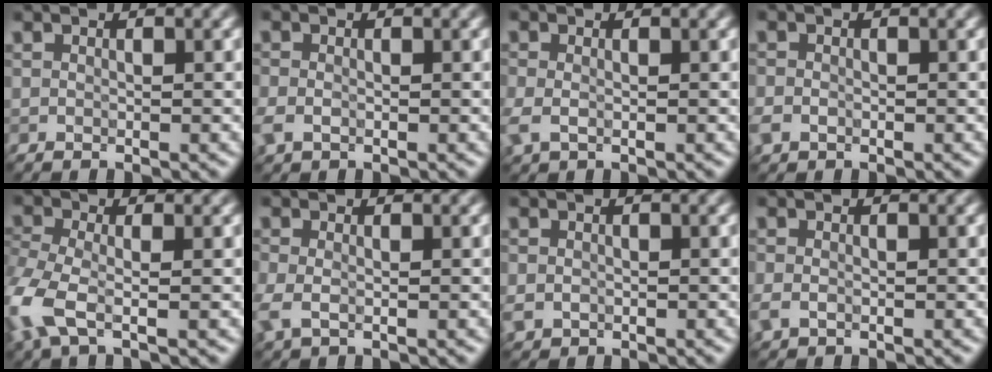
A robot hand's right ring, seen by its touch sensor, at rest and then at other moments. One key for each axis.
{"total": 1.6, "fx": -1.4, "fy": -0.5, "fz": -0.4, "tx": -0.025, "ty": -0.013, "tz": 0.010}
{"total": 1.3, "fx": -1.2, "fy": -0.5, "fz": -0.1, "tx": -0.028, "ty": -0.014, "tz": 0.013}
{"total": 1.8, "fx": -1.6, "fy": -0.5, "fz": -0.6, "tx": -0.021, "ty": -0.010, "tz": 0.008}
{"total": 4.7, "fx": -3.5, "fy": 1.2, "fz": 2.8, "tx": -0.120, "ty": -0.025, "tz": -0.038}
{"total": 1.3, "fx": -1.2, "fy": -0.3, "fz": 0.2, "tx": -0.033, "ty": -0.014, "tz": 0.011}
{"total": 1.4, "fx": -0.7, "fy": -0.6, "fz": -1.0, "tx": -0.012, "ty": -0.016, "tz": 0.027}
{"total": 1.4, "fx": -1.2, "fy": -0.7, "fz": -0.5, "tx": -0.020, "ty": -0.016, "tz": 0.015}